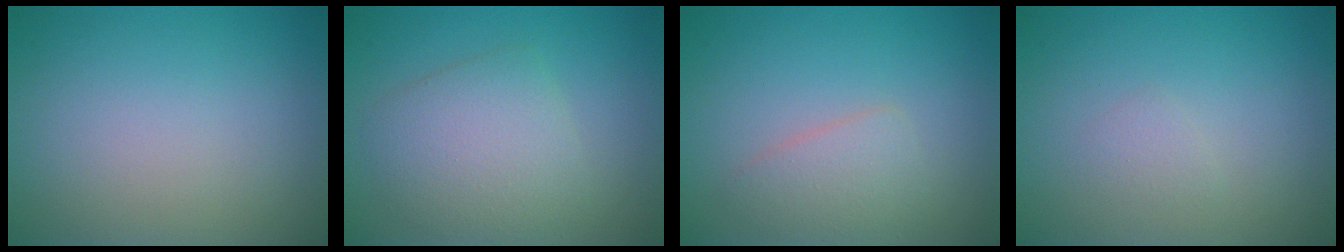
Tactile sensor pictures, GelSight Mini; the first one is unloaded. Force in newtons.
{"total": 4.4, "press": 4.4, "slide": 0.3}
{"total": 2.3, "press": 2.3, "slide": 0.0}
{"total": 0.8, "press": 0.8, "slide": 0.0}